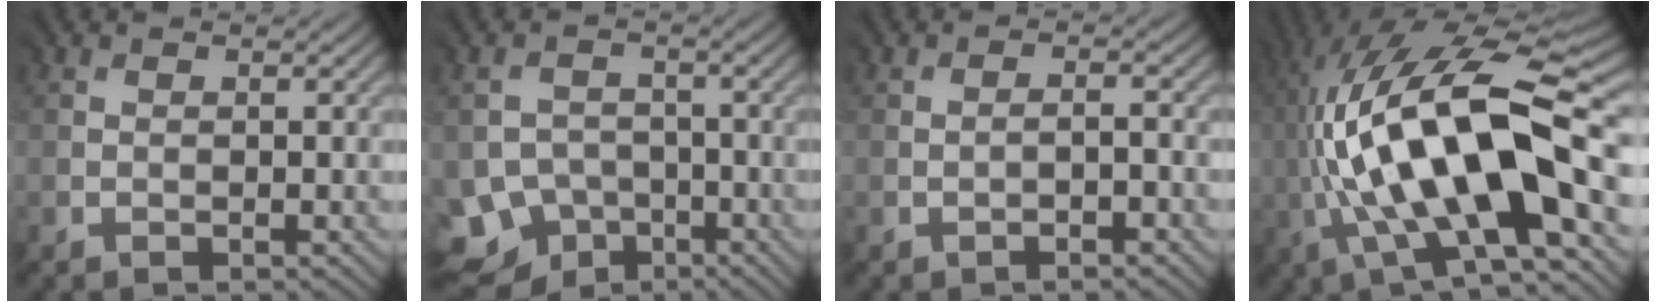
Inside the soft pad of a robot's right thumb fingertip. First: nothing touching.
{"total": 7.5, "force": [-5.0, 5.1, 2.2], "torque": [-0.045, -0.027, -0.088]}
{"total": 1.7, "force": [-0.8, 0.5, 1.5], "torque": [-0.015, 0.005, -0.020]}
{"total": 18.9, "force": [-1.3, 7.2, 17.4], "torque": [-0.336, 0.028, -0.021]}